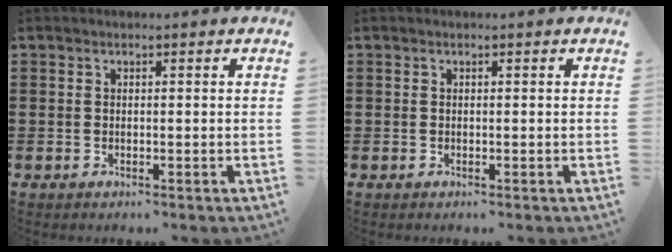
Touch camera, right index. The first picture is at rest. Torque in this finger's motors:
{"motor_torque": [-0.09, 0.16, 0.00, -0.01]}